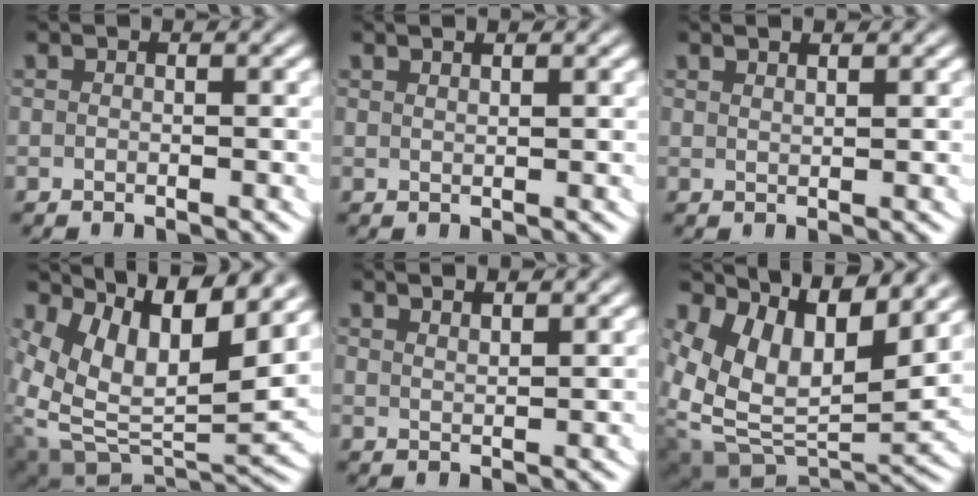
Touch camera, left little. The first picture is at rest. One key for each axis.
{"total": 1.2, "fx": 1.0, "fy": -0.4, "fz": 0.5, "tx": -0.005, "ty": -0.004, "tz": 0.022}
{"total": 1.5, "fx": 1.3, "fy": -0.4, "fz": 0.5, "tx": -0.007, "ty": -0.005, "tz": 0.028}
{"total": 12.3, "fx": 0.7, "fy": 8.1, "fz": 9.2, "tx": -0.161, "ty": -0.038, "tz": 0.024}
{"total": 2.3, "fx": 2.1, "fy": -0.1, "fz": 0.9, "tx": -0.011, "ty": -0.005, "tz": 0.041}
{"total": 13.0, "fx": 1.2, "fy": 9.4, "fz": 8.9, "tx": -0.173, "ty": -0.035, "tz": 0.029}